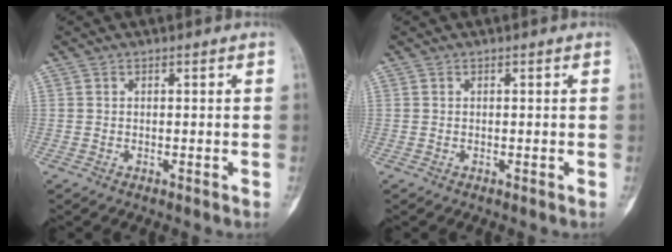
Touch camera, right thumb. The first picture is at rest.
{"total": 0.0}